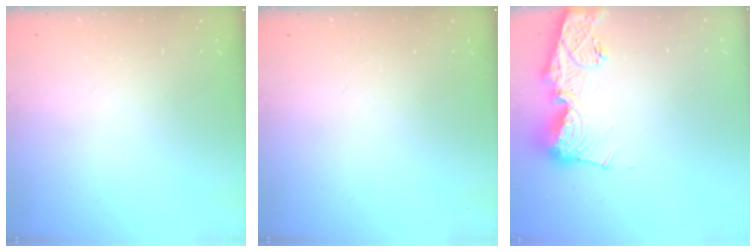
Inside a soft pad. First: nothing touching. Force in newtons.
{"total": 0.0}
{"total": 16.1, "press": 16.0, "slide": 1.6}